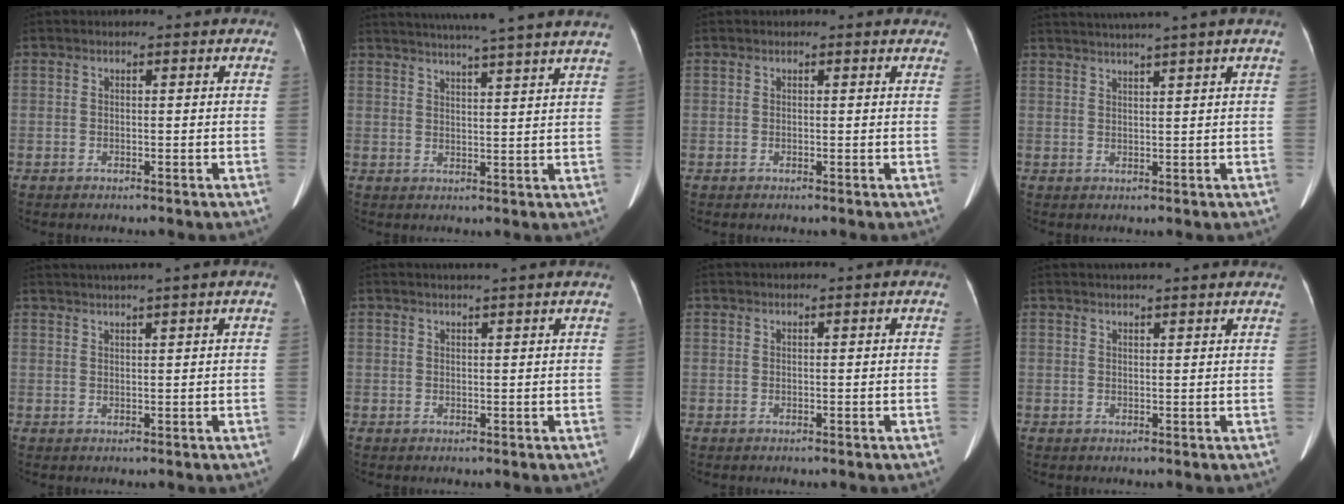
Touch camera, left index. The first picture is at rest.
{"total": 17.8, "force": [15.7, -1.2, 8.3], "torque": [-0.138, -0.005, 0.198]}
{"total": 0.6, "force": [0.6, 0.2, 0.1], "torque": [-0.008, -0.002, -0.004]}
{"total": 7.0, "force": [5.8, -1.8, 3.5], "torque": [-0.048, 0.018, 0.079]}
{"total": 5.0, "force": [4.0, -1.2, 2.8], "torque": [-0.039, 0.022, 0.063]}
{"total": 3.5, "force": [3.1, -0.7, 1.6], "torque": [-0.017, 0.014, 0.038]}
{"total": 0.6, "force": [0.5, -0.2, 0.4], "torque": [-0.010, 0.008, 0.017]}
{"total": 9.1, "force": [8.2, 1.3, 3.8], "torque": [-0.049, 0.031, 0.094]}